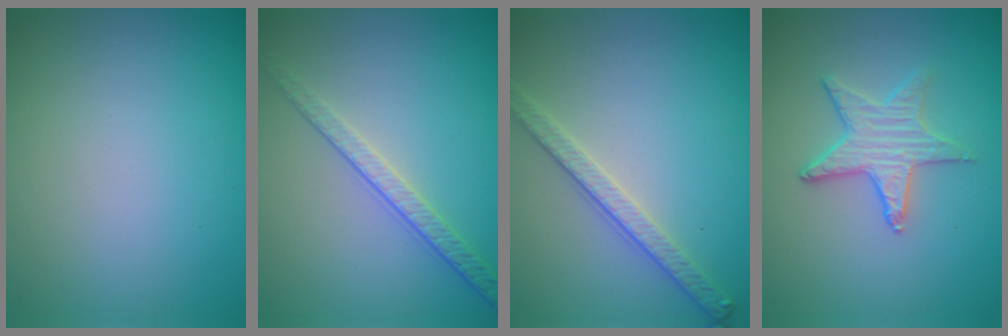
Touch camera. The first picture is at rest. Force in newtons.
{"total": 2.4, "press": 2.0, "slide": 1.4}
{"total": 2.7, "press": 2.6, "slide": 0.9}
{"total": 3.1, "press": 2.9, "slide": 1.1}